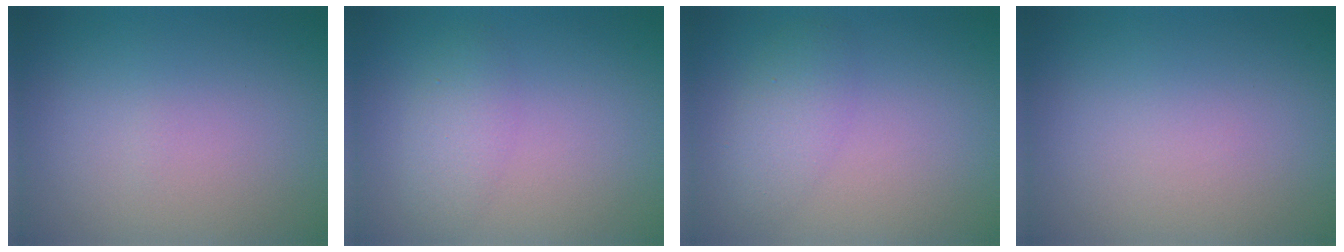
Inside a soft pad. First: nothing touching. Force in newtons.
{"total": 2.2, "press": 2.2, "slide": 0.1}
{"total": 2.5, "press": 2.5, "slide": 0.1}
{"total": 0.0}